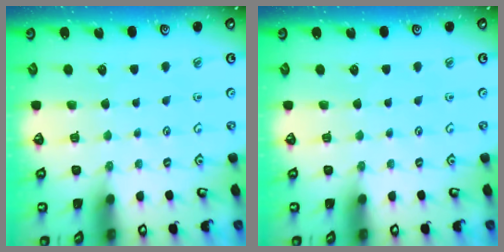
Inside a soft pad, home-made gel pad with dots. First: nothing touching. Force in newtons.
{"total": 0.0}